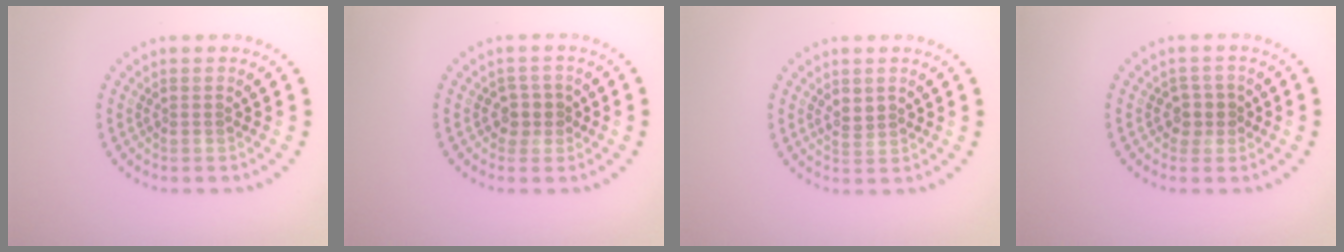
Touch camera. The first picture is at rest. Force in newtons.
{"total": 1.8, "press": 1.4, "slide": 1.1}
{"total": 1.2, "press": 1.2, "slide": 0.4}
{"total": 1.8, "press": 1.4, "slide": 1.1}